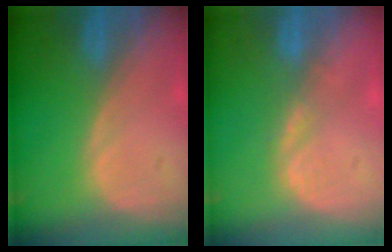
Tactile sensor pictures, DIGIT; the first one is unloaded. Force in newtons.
{"total": 2.3, "press": 1.8, "slide": 1.5}